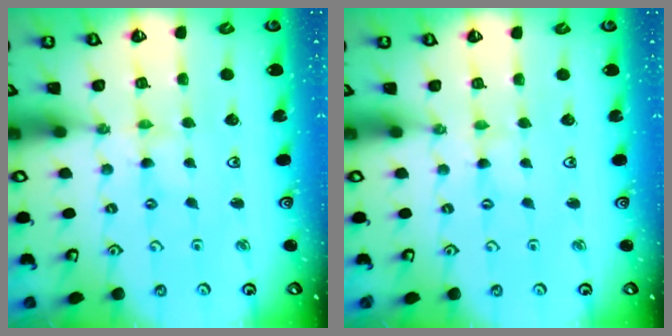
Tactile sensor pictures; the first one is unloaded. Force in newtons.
{"total": 0.0}